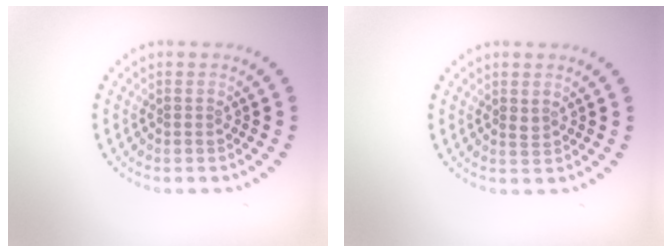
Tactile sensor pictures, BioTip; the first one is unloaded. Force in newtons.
{"total": 0.6, "press": 0.5, "slide": 0.3}